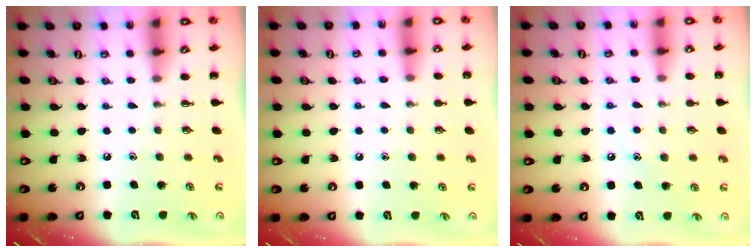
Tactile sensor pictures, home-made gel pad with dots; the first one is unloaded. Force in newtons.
{"total": 5.8, "press": 5.4, "slide": 1.9}
{"total": 6.6, "press": 6.4, "slide": 1.6}